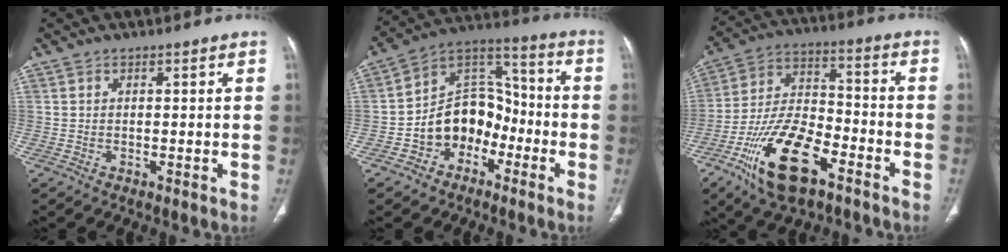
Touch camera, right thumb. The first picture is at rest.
{"total": 12.8, "force": [-5.0, 9.8, 6.6], "torque": [-0.064, 0.070, -0.095]}
{"total": 18.0, "force": [-9.6, 7.9, 12.9], "torque": [-0.239, 0.055, -0.172]}